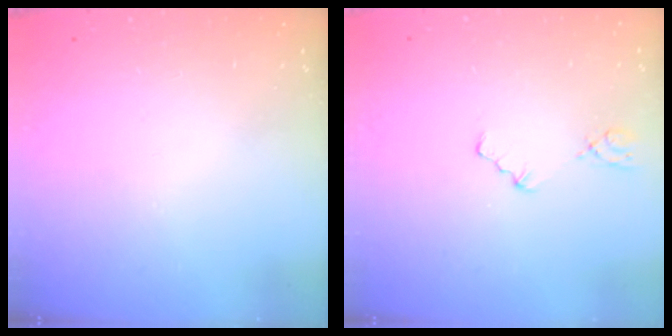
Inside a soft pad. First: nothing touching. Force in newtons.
{"total": 1.2, "press": 1.2, "slide": 0.3}